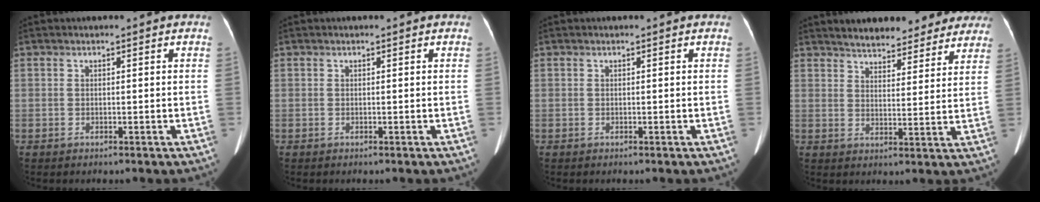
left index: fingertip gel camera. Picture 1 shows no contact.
{"total": 0.0}
{"total": 0.0}
{"total": 16.8, "force": [14.7, 5.1, 6.2], "torque": [-0.073, -0.009, 0.181]}